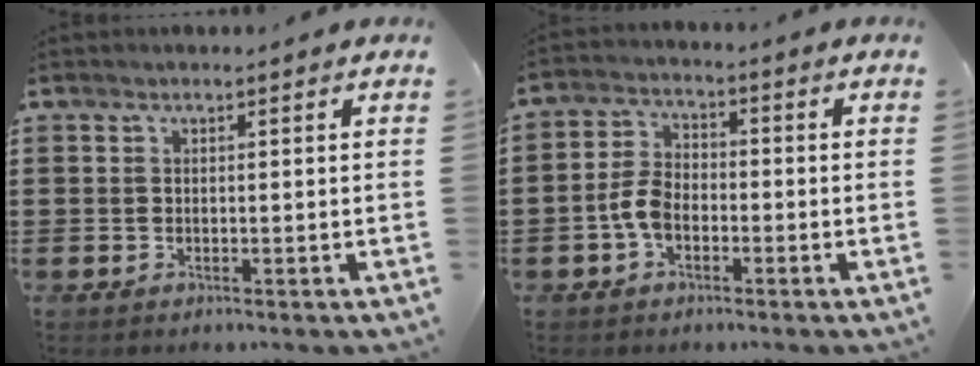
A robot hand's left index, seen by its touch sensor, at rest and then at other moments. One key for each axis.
{"total": 5.1, "fx": -1.8, "fy": 3.1, "fz": 3.6, "tx": -0.099, "ty": 0.001, "tz": -0.043}